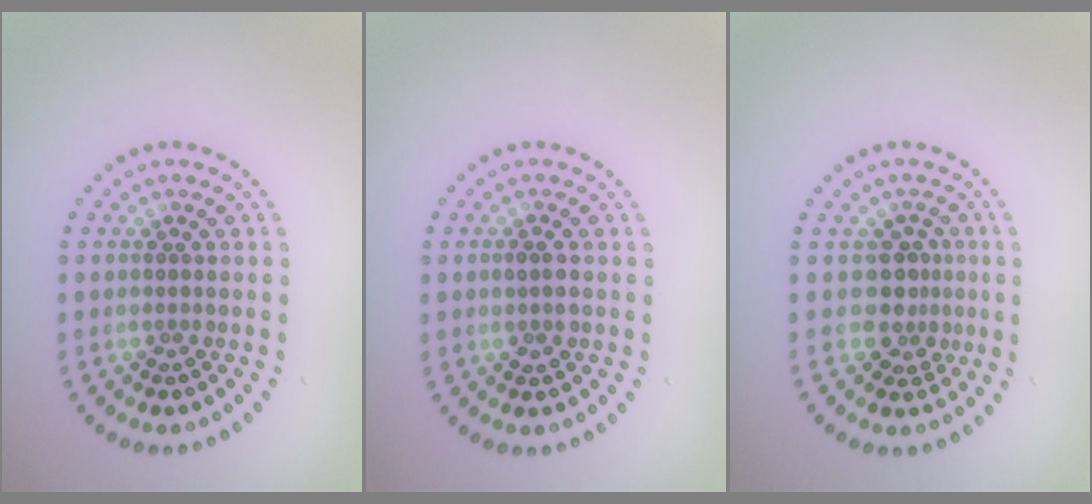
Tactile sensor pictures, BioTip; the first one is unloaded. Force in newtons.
{"total": 1.4, "press": 1.4, "slide": 0.2}
{"total": 2.6, "press": 2.0, "slide": 1.6}